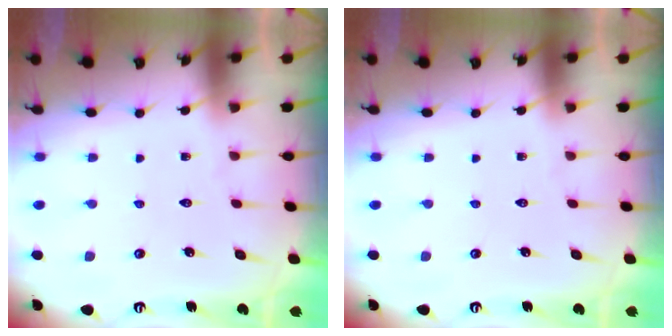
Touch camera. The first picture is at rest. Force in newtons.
{"total": 0.0}